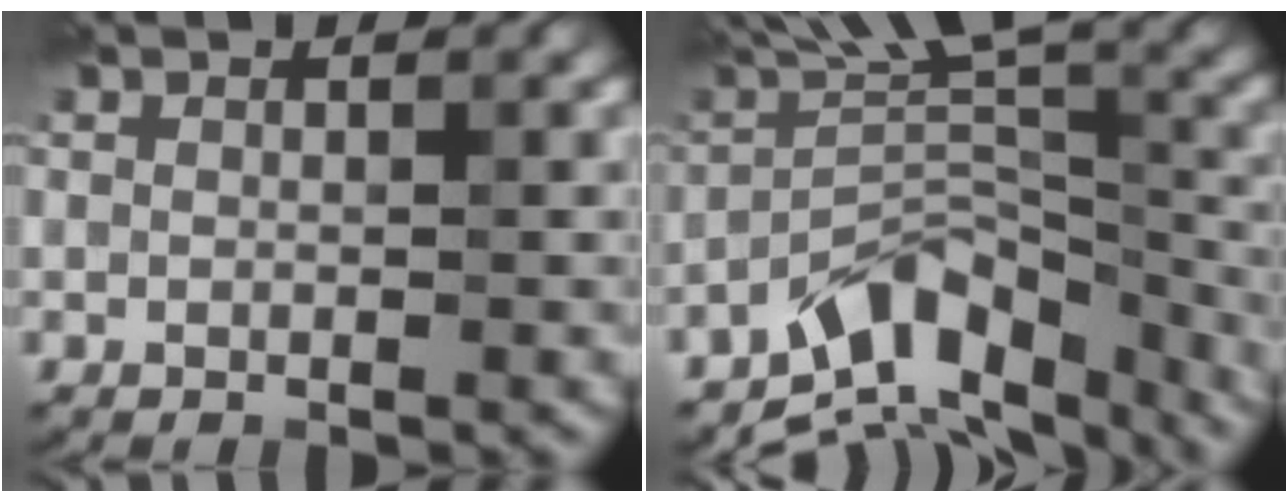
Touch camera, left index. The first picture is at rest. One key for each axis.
{"total": 8.7, "fx": -6.2, "fy": 3.5, "fz": 5.0, "tx": -0.055, "ty": 0.004, "tz": -0.117}